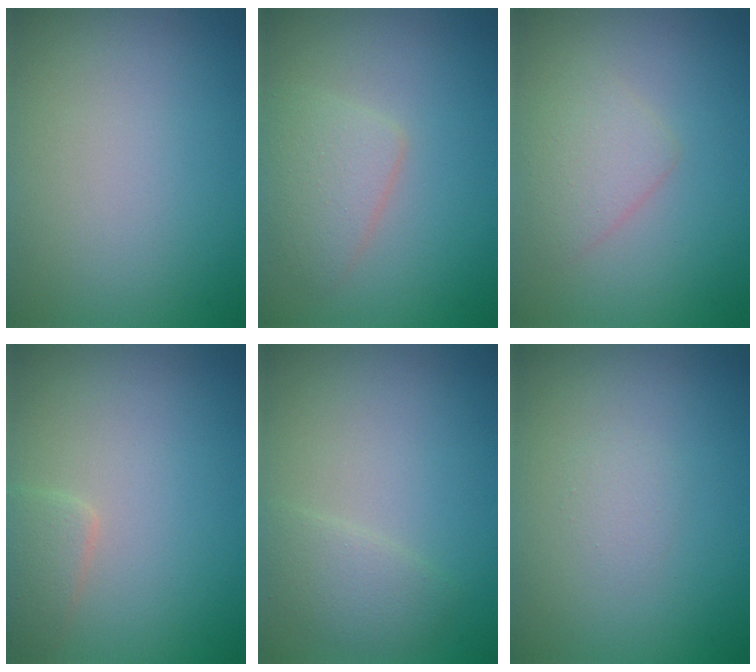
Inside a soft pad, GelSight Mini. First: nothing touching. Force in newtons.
{"total": 2.7, "press": 2.7, "slide": 0.1}
{"total": 2.2, "press": 2.2, "slide": 0.1}
{"total": 1.7, "press": 1.7, "slide": 0.1}
{"total": 1.9, "press": 1.9, "slide": 0.1}
{"total": 0.7, "press": 0.7, "slide": 0.1}